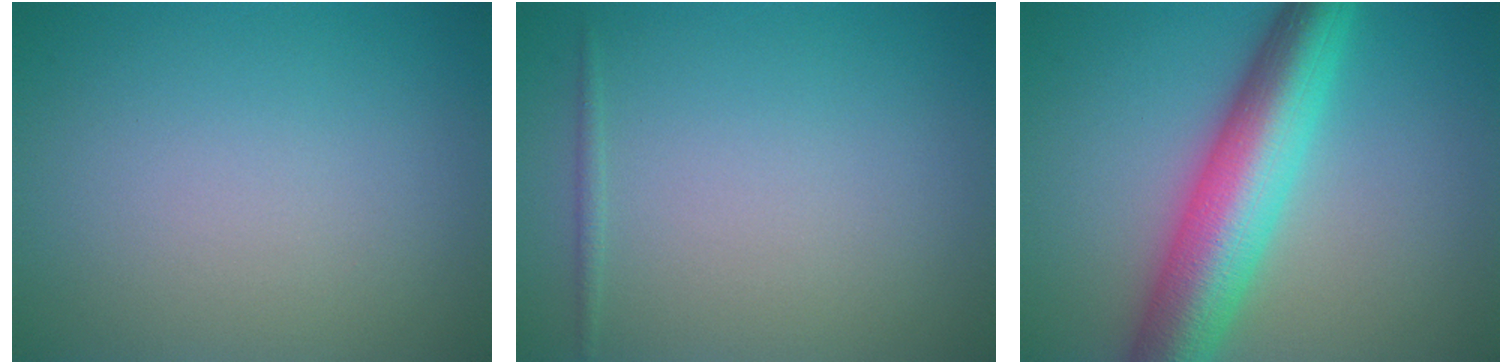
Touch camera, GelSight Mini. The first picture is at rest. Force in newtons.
{"total": 0.5, "press": 0.5, "slide": 0.1}
{"total": 9.1, "press": 9.1, "slide": 0.4}